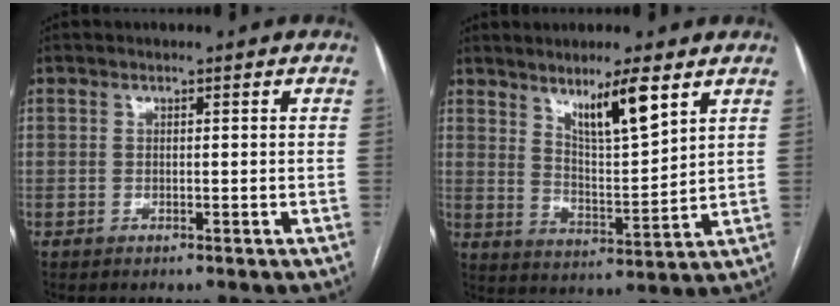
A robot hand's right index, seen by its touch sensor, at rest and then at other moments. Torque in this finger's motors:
{"motor_torque": [0.45, 0.42, 0.34, 0.08]}